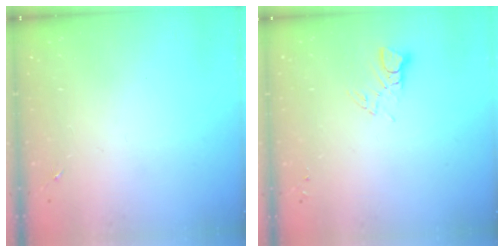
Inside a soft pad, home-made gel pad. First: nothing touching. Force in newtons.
{"total": 3.8, "press": 3.8, "slide": 0.3}